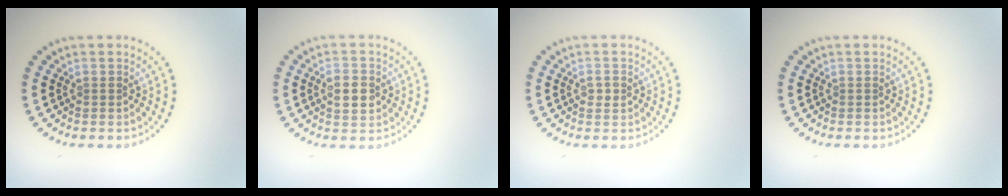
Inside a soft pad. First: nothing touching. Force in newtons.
{"total": 2.8, "press": 2.8, "slide": 0.0}
{"total": 1.1, "press": 1.0, "slide": 0.2}
{"total": 0.0}